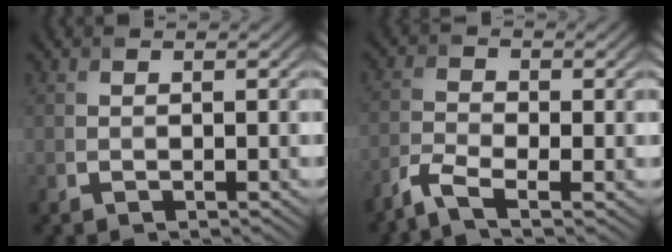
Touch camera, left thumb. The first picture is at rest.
{"total": 4.1, "force": [-3.0, 1.2, 2.5], "torque": [-0.069, -0.007, -0.071]}